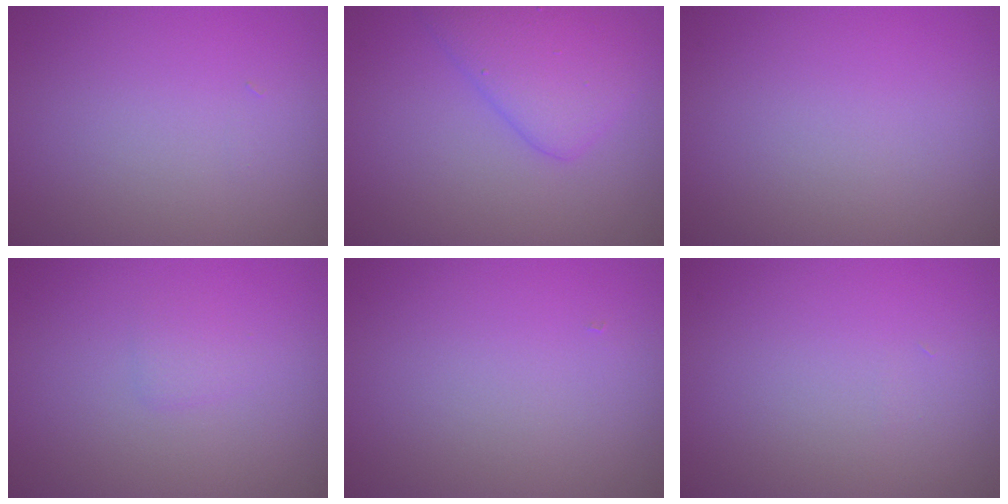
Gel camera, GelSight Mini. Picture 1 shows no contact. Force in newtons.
{"total": 3.9, "press": 3.9, "slide": 0.3}
{"total": 0.0}
{"total": 0.8, "press": 0.8, "slide": 0.0}
{"total": 0.0}
{"total": 0.0}